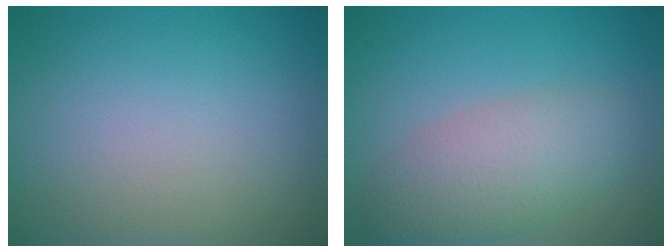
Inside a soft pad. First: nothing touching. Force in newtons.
{"total": 4.9, "press": 4.9, "slide": 0.3}